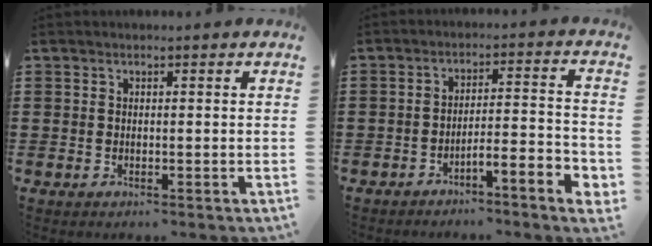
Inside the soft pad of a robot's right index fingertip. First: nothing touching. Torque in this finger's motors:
{"motor_torque": [0.57, -0.55, 0.38, 0.06]}